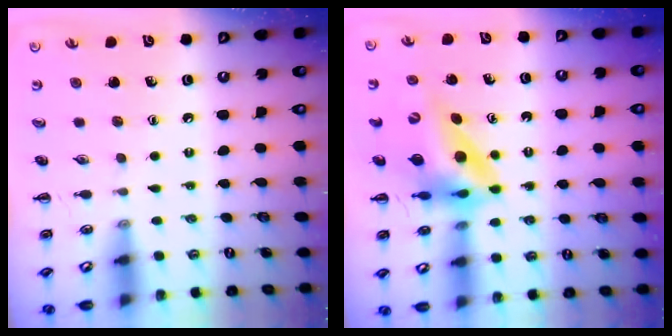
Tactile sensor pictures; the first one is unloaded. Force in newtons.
{"total": 11.0, "press": 10.5, "slide": 3.4}